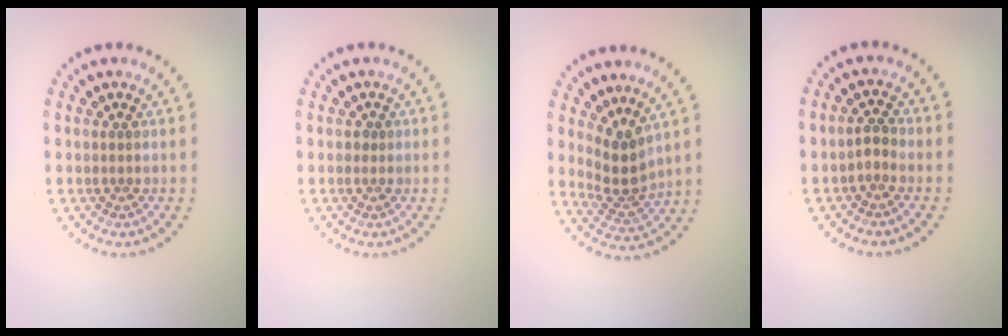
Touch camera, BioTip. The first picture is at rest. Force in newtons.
{"total": 0.6, "press": 0.6, "slide": 0.2}
{"total": 3.2, "press": 2.4, "slide": 2.1}
{"total": 1.2, "press": 1.0, "slide": 0.6}